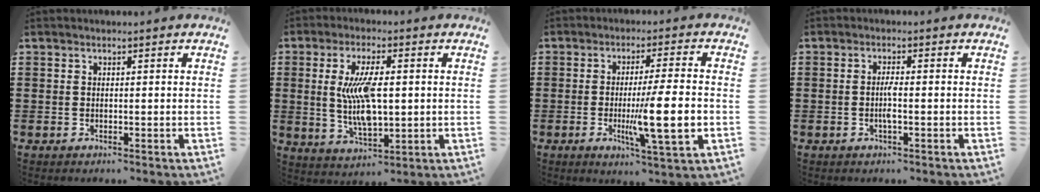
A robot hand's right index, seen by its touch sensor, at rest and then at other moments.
{"total": 9.0, "force": [0.7, 3.4, 8.3], "torque": [-0.169, -0.004, 0.005]}
{"total": 11.0, "force": [-2.0, 1.1, 10.8], "torque": [-0.184, -0.018, -0.035]}
{"total": 2.2, "force": [-0.6, 0.1, 2.1], "torque": [-0.055, -0.007, -0.016]}